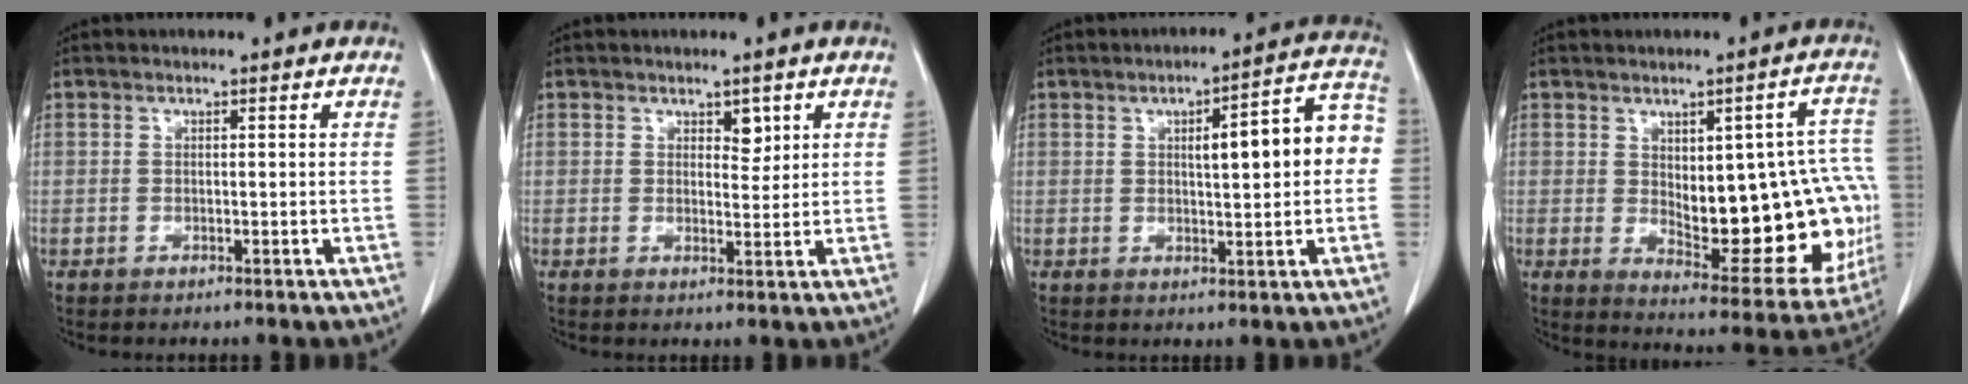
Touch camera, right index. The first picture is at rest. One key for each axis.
{"total": 2.3, "fx": 1.3, "fy": 1.3, "fz": 1.4, "tx": -0.015, "ty": -0.003, "tz": 0.021}
{"total": 10.9, "fx": 1.1, "fy": 2.3, "fz": 10.6, "tx": -0.137, "ty": 0.037, "tz": 0.014}
{"total": 21.4, "fx": -0.5, "fy": 7.6, "fz": 20.0, "tx": -0.188, "ty": 0.019, "tz": 0.024}